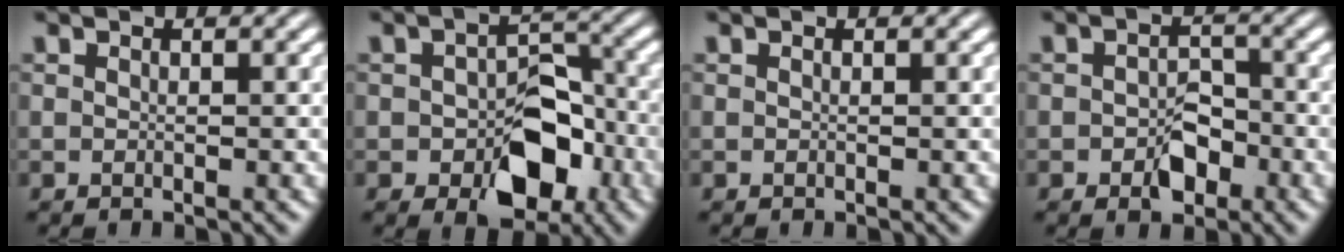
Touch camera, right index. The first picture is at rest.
{"total": 6.3, "force": [-2.3, 3.7, 4.5], "torque": [-0.039, -0.019, -0.028]}
{"total": 0.0}
{"total": 2.5, "force": [-1.5, 1.2, 1.7], "torque": [-0.001, -0.004, -0.024]}